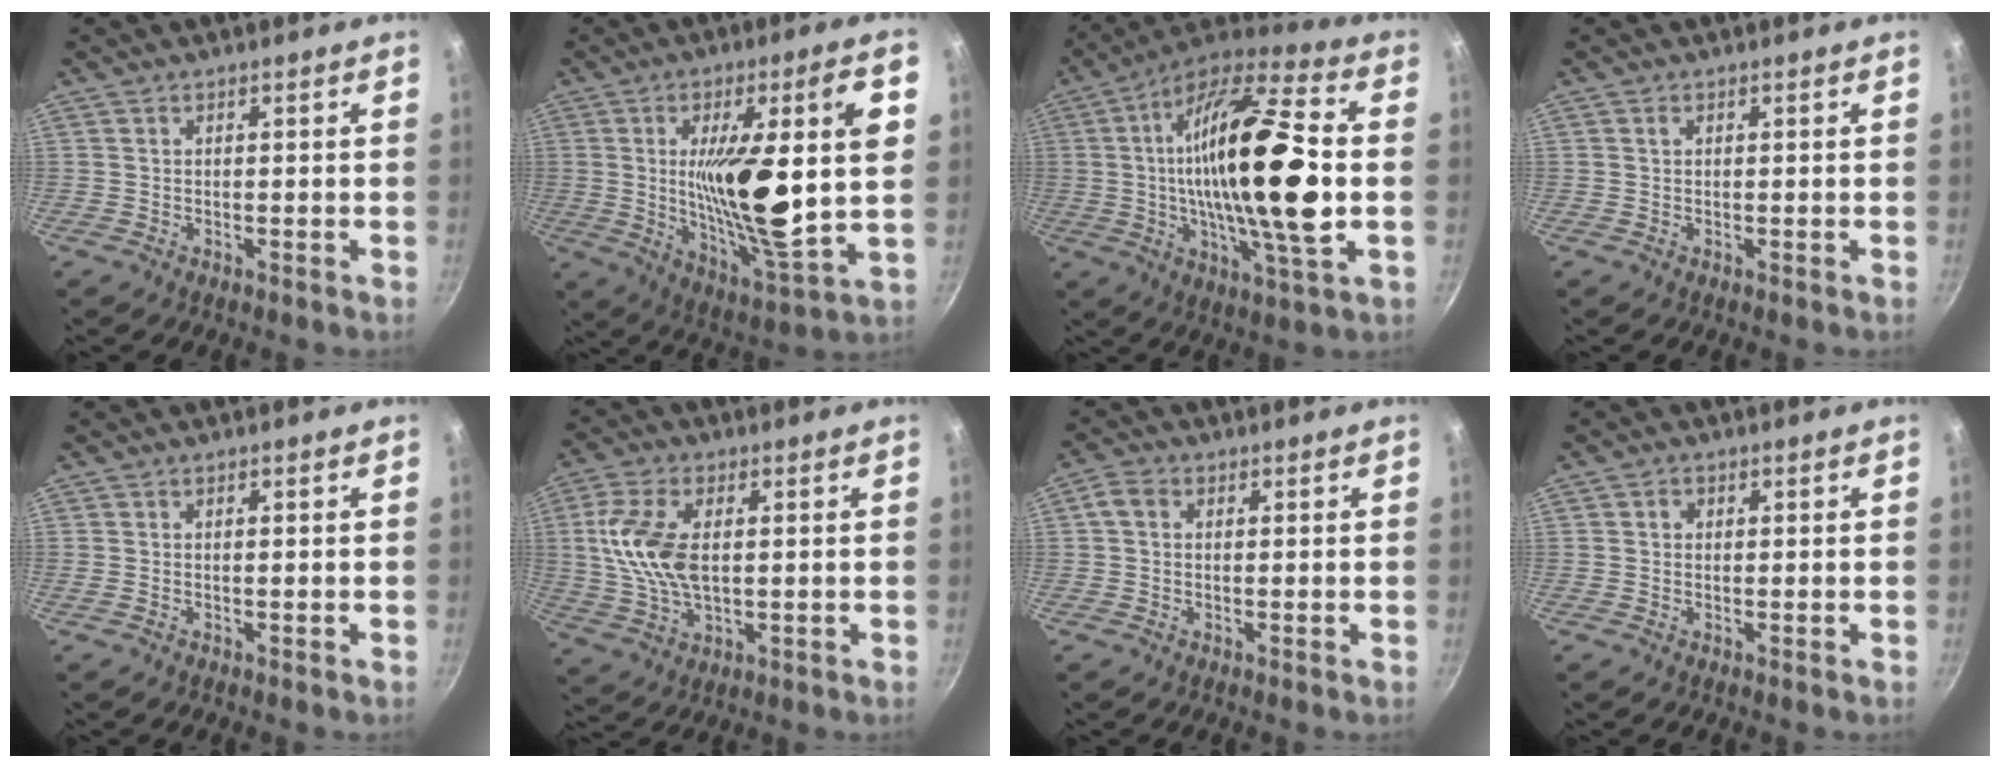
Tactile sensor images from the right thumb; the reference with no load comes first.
{"total": 23.5, "force": [3.1, 5.3, 22.7], "torque": [-0.361, -0.019, 0.059]}
{"total": 26.6, "force": [0.1, 7.1, 25.7], "torque": [-0.454, 0.012, -0.010]}
{"total": 0.6, "force": [0.3, 0.4, 0.3], "torque": [-0.006, 0.001, 0.005]}
{"total": 0.0}
{"total": 11.6, "force": [1.5, 6.3, 9.6], "torque": [-0.193, 0.000, 0.028]}
{"total": 2.9, "force": [0.5, 2.3, 1.6], "torque": [-0.028, 0.005, 0.003]}
{"total": 1.2, "force": [0.3, 1.1, 0.5], "torque": [-0.004, 0.005, 0.003]}